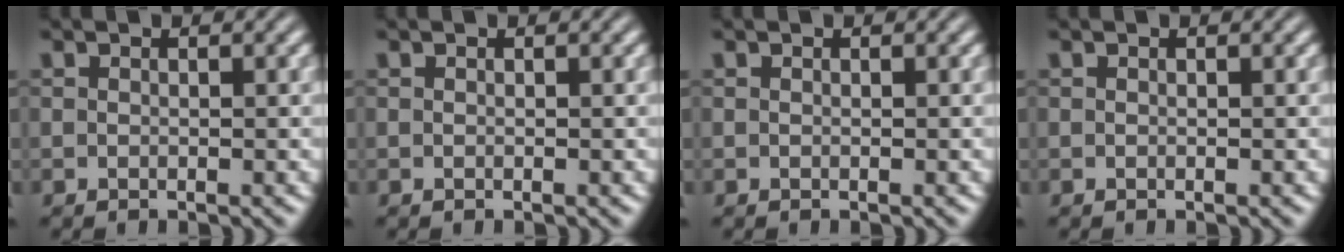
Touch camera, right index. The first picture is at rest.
{"total": 0.0}
{"total": 0.0}
{"total": 0.0}